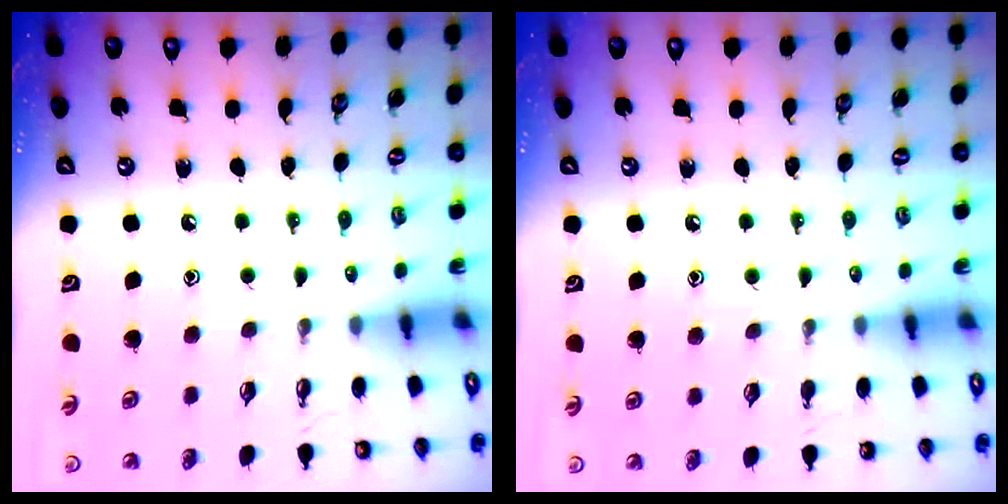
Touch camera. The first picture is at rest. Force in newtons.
{"total": 2.9, "press": 2.9, "slide": 0.3}